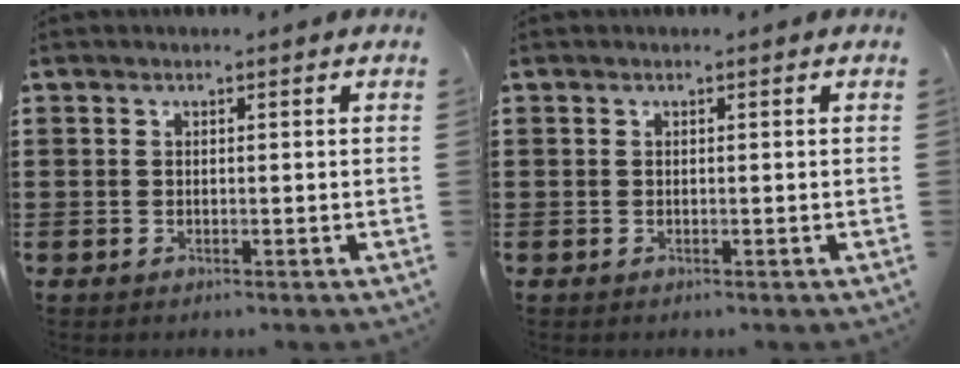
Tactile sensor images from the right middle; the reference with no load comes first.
{"total": 0.0}